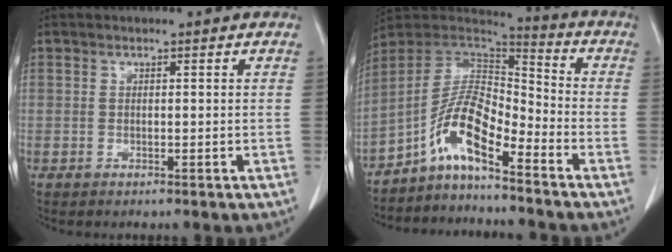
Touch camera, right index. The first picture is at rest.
{"total": 10.0, "force": [-6.2, 2.1, 7.6], "torque": [-0.152, 0.023, -0.118]}